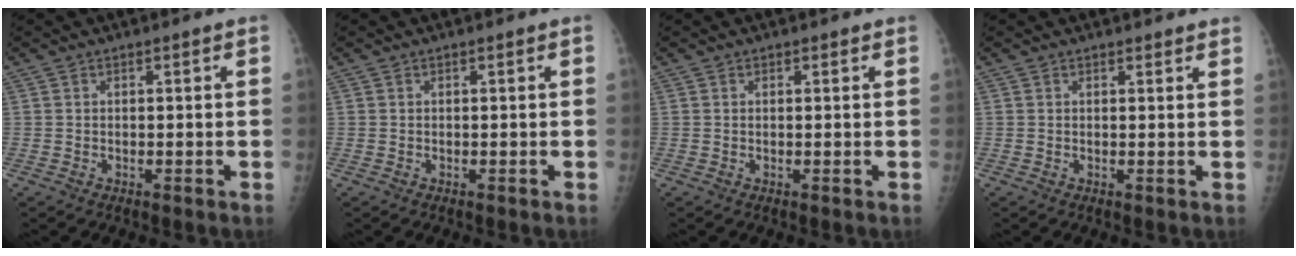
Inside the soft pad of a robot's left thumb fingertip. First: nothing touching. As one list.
[{"total": 0.0}, {"total": 0.0}, {"total": 1.9, "force": [1.8, 0.4, 0.5], "torque": [-0.001, -0.006, 0.018]}]